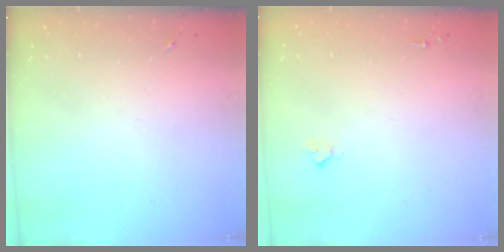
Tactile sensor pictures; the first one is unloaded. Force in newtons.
{"total": 1.6, "press": 1.6, "slide": 0.2}